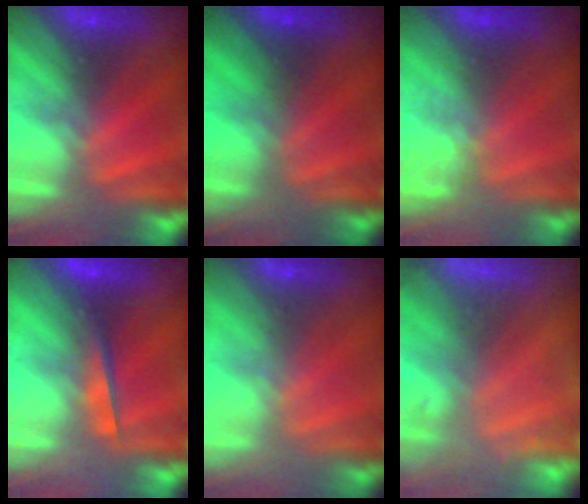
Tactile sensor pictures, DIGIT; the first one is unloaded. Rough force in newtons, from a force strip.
{"total": 1.7}
{"total": 1.8}
{"total": 4.7}
{"total": 2.1}
{"total": 9.0}